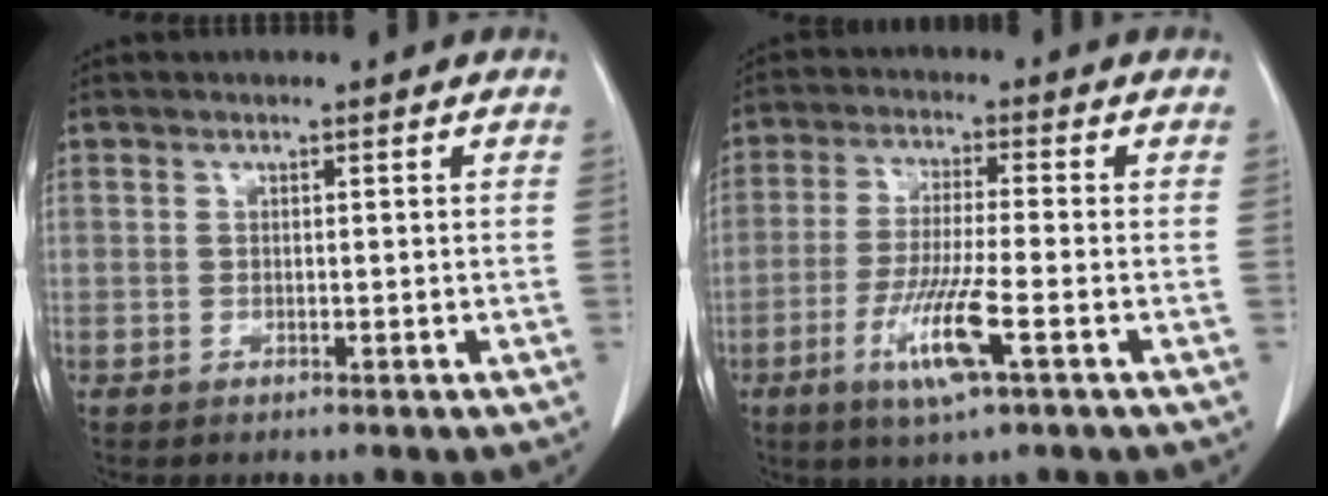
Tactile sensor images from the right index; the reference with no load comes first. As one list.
[{"total": 9.5, "force": [-4.0, 0.4, 8.6], "torque": [-0.173, -0.019, -0.075]}]